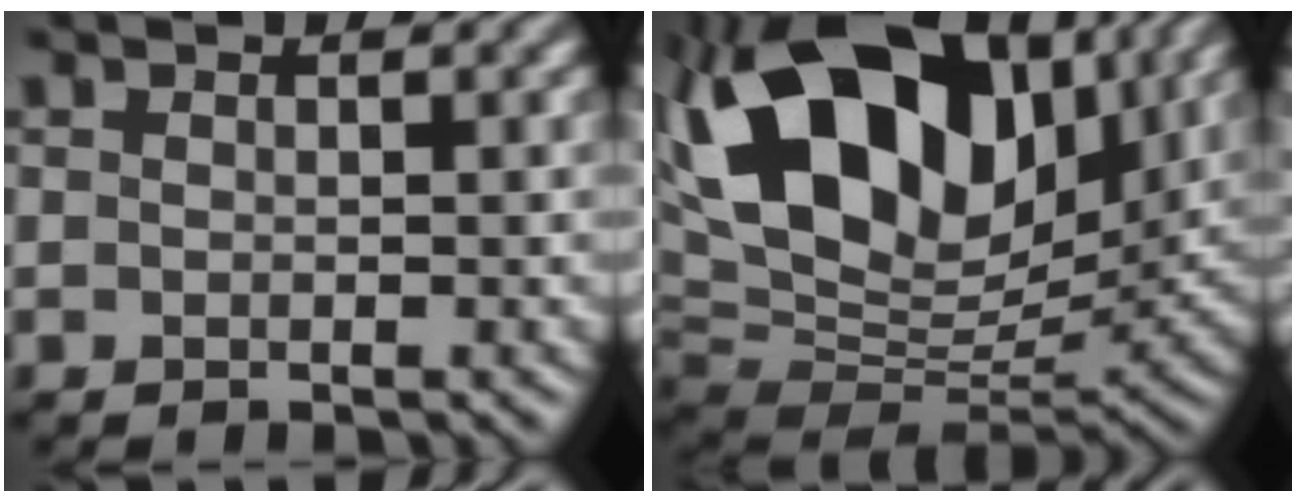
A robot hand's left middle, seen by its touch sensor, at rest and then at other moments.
{"total": 15.8, "force": [6.0, 10.0, 10.6], "torque": [-0.192, 0.027, 0.103]}